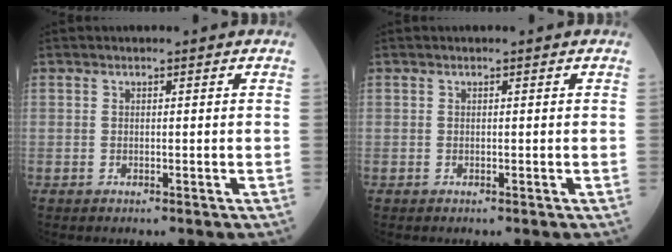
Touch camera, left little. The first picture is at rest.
{"total": 0.0}